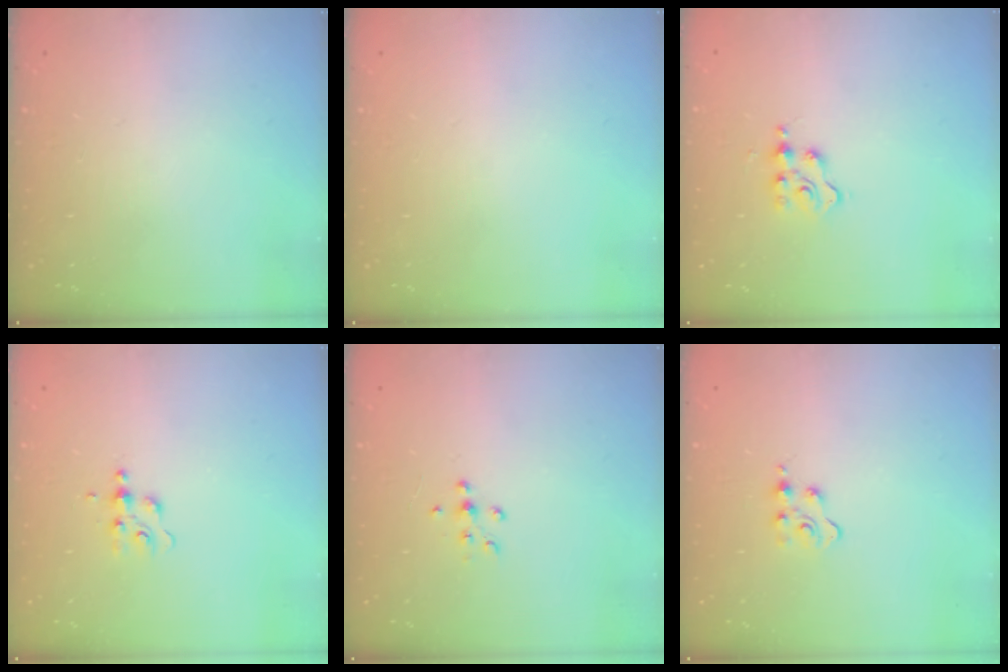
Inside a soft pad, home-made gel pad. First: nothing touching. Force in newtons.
{"total": 0.0}
{"total": 3.4, "press": 3.4, "slide": 0.5}
{"total": 4.4, "press": 4.3, "slide": 0.6}
{"total": 4.8, "press": 4.6, "slide": 1.1}
{"total": 3.0, "press": 3.0, "slide": 0.3}